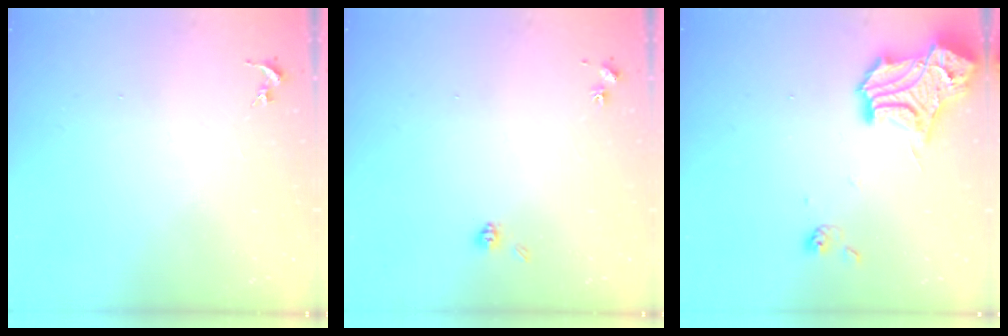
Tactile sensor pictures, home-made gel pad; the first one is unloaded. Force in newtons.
{"total": 4.1, "press": 4.0, "slide": 1.1}
{"total": 17.9, "press": 17.9, "slide": 1.4}